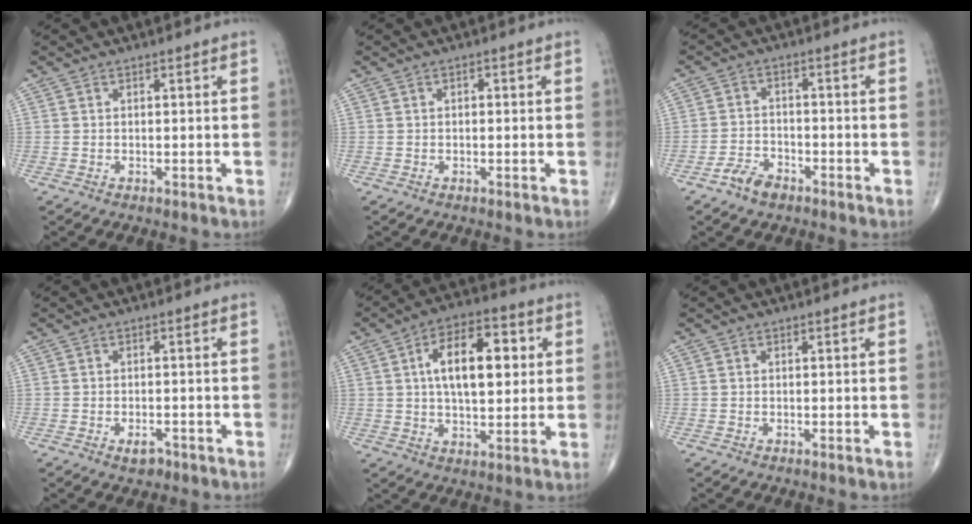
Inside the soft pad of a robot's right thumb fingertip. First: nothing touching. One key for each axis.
{"total": 0.6, "fx": 0.1, "fy": 0.4, "fz": 0.5, "tx": -0.006, "ty": 0.001, "tz": 0.000}
{"total": 3.2, "fx": -2.5, "fy": 1.7, "fz": 1.0, "tx": -0.015, "ty": 0.016, "tz": -0.046}
{"total": 2.4, "fx": -1.4, "fy": 1.3, "fz": 1.4, "tx": -0.020, "ty": 0.005, "tz": -0.020}
{"total": 14.6, "fx": 3.0, "fy": 7.4, "fz": 12.2, "tx": -0.173, "ty": 0.009, "tz": 0.045}
{"total": 0.0}